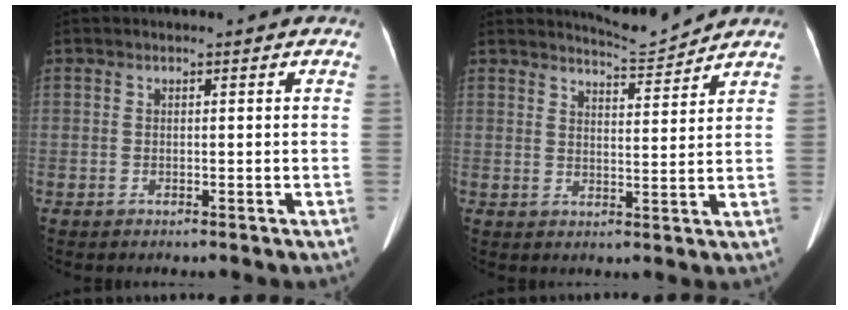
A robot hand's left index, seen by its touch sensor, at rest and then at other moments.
{"total": 4.5, "force": [4.4, -0.9, -0.6], "torque": [-0.003, -0.017, 0.074]}